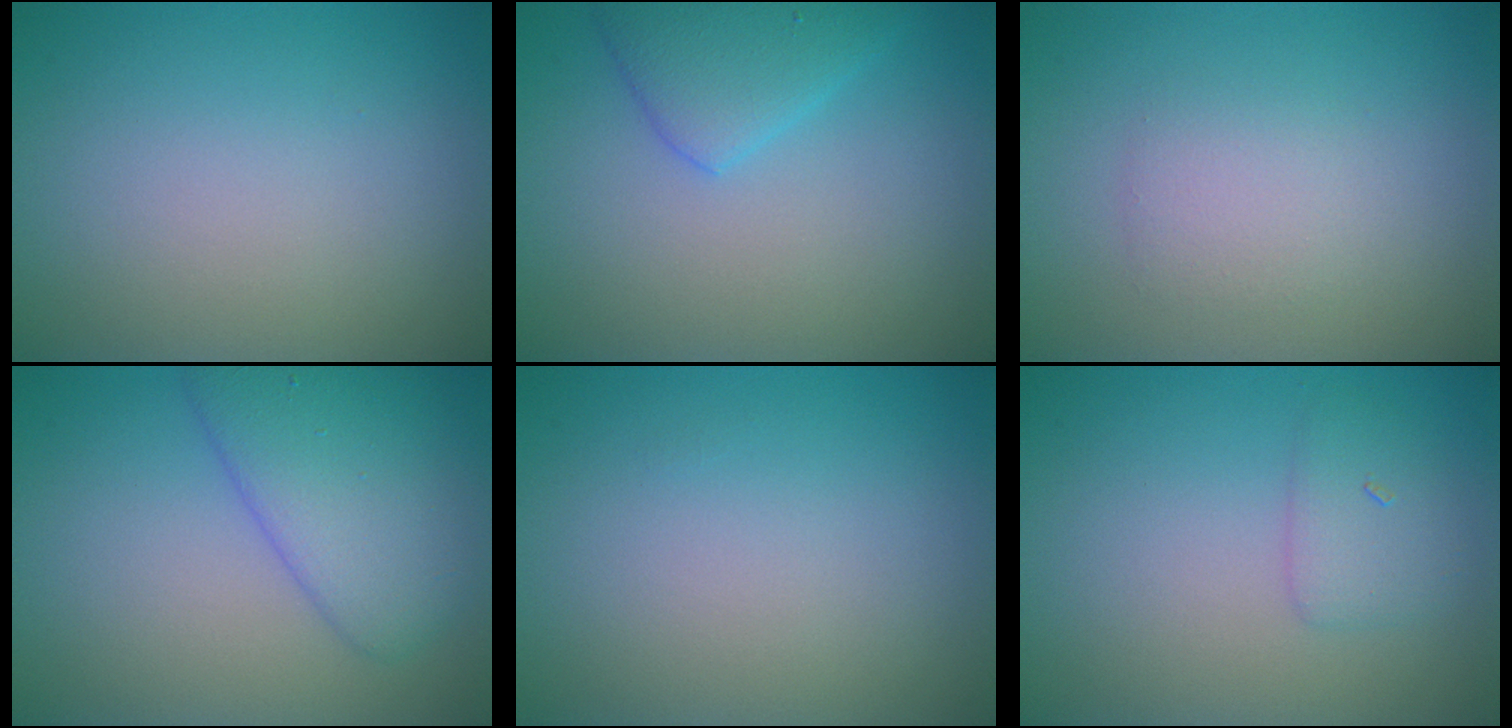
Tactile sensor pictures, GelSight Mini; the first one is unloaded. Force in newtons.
{"total": 3.3, "press": 3.3, "slide": 0.2}
{"total": 1.9, "press": 1.9, "slide": 0.1}
{"total": 5.4, "press": 5.4, "slide": 0.2}
{"total": 0.0}
{"total": 1.8, "press": 1.8, "slide": 0.1}